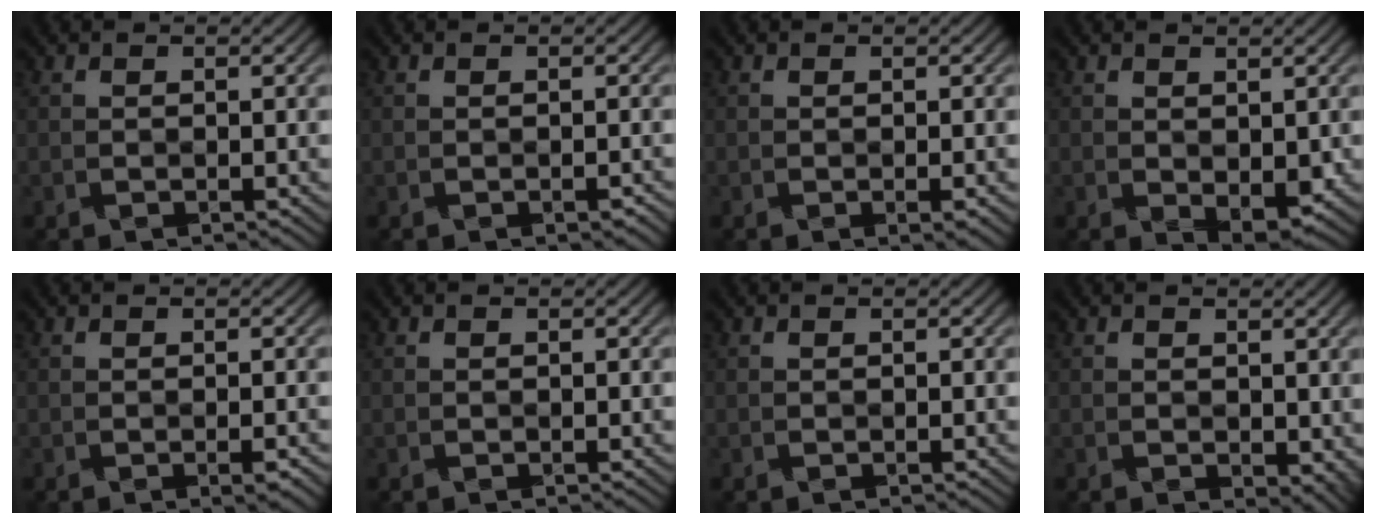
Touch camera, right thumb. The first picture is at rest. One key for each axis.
{"total": 1.1, "fx": -0.6, "fy": 0.4, "fz": 0.7, "tx": -0.010, "ty": -0.004, "tz": -0.007}
{"total": 0.8, "fx": -0.3, "fy": 0.2, "fz": 0.7, "tx": -0.012, "ty": 0.000, "tz": -0.006}
{"total": 2.9, "fx": -0.2, "fy": 1.5, "fz": 2.5, "tx": -0.042, "ty": -0.008, "tz": 0.000}
{"total": 1.4, "fx": -0.8, "fy": 0.4, "fz": 1.1, "tx": -0.018, "ty": -0.003, "tz": -0.012}
{"total": 0.0}
{"total": 0.0}
{"total": 2.6, "fx": 0.6, "fy": 1.8, "fz": 1.8, "tx": -0.028, "ty": -0.010, "tz": 0.017}